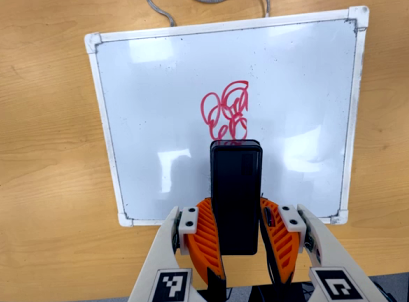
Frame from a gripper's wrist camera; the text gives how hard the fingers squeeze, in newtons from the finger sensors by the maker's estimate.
{"total": 8.2, "left": 5.8, "right": 10.6}